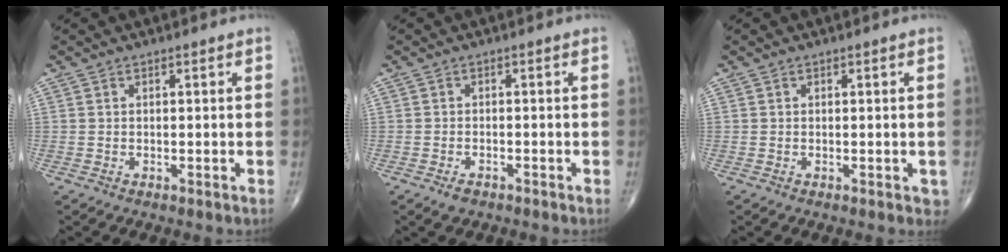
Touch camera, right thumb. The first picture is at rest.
{"total": 1.9, "force": [-1.3, 1.0, 1.0], "torque": [-0.018, 0.003, -0.019]}
{"total": 1.3, "force": [-0.1, 0.9, 0.9], "torque": [-0.001, 0.000, -0.001]}